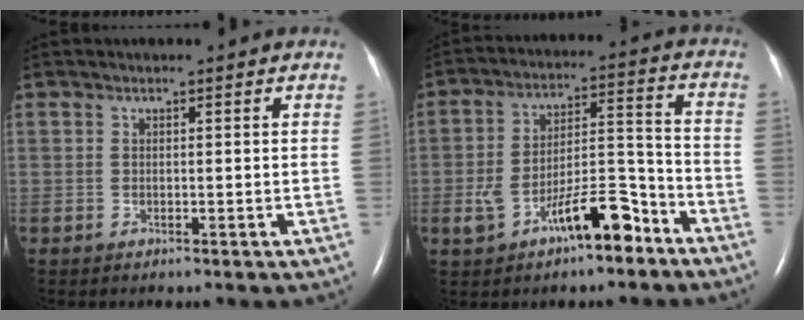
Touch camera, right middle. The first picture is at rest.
{"total": 11.0, "force": [-6.0, 3.5, 8.5], "torque": [-0.153, 0.023, -0.093]}